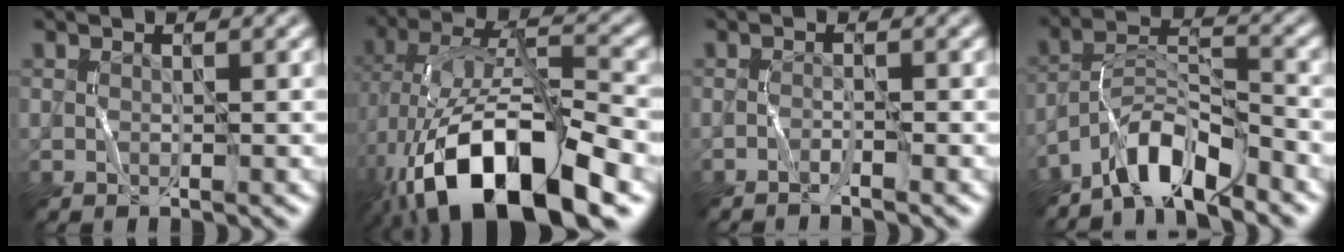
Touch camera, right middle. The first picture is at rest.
{"total": 15.8, "force": [-6.8, 6.6, 12.7], "torque": [-0.229, 0.005, -0.124]}
{"total": 1.0, "force": [-0.9, -0.2, 0.3], "torque": [-0.005, 0.006, -0.020]}
{"total": 5.7, "force": [-4.8, 1.2, 2.8], "torque": [-0.046, 0.012, -0.095]}